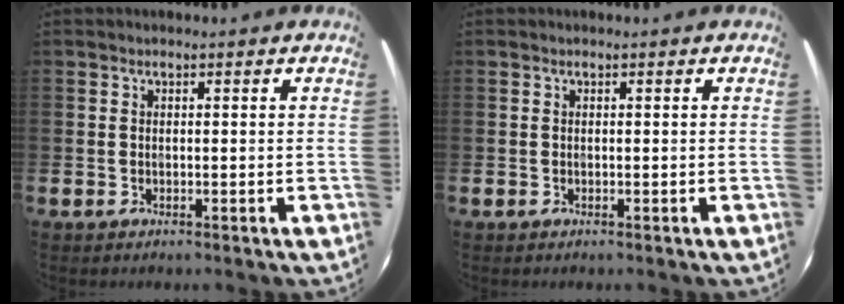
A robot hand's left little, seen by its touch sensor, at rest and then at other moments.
{"total": 0.0}